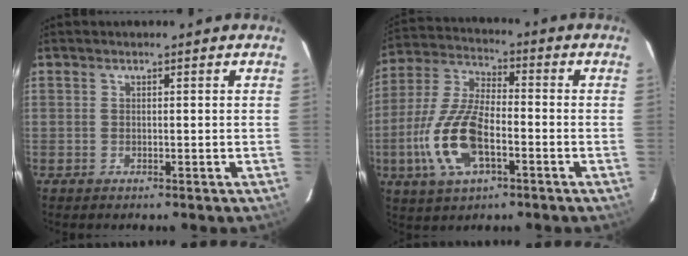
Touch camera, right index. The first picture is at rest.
{"total": 14.5, "force": [-4.7, 6.1, 12.3], "torque": [-0.272, -0.002, -0.090]}